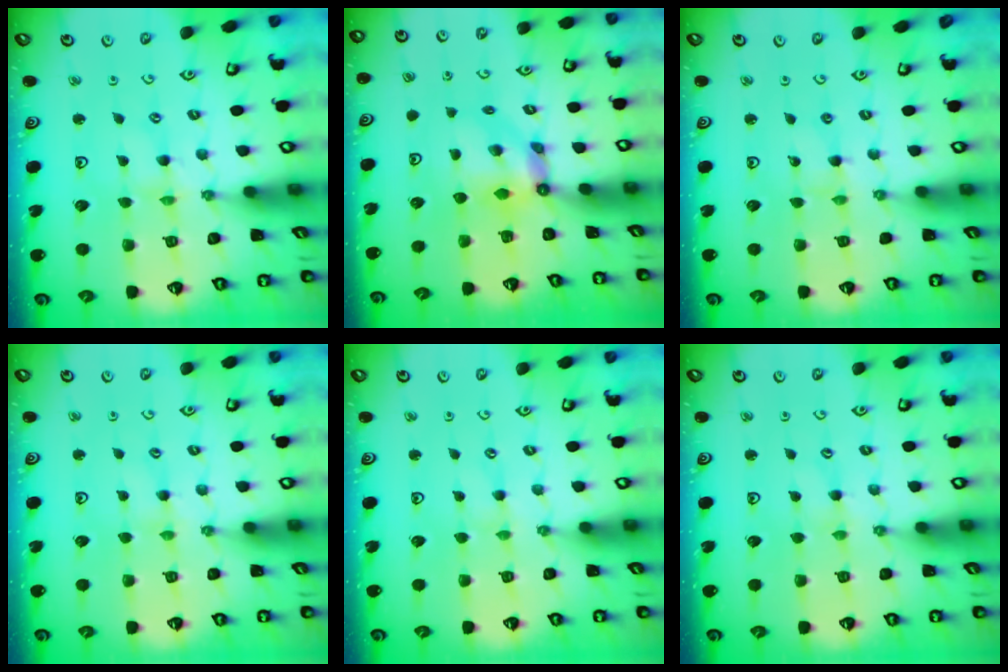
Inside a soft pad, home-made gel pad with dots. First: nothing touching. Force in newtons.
{"total": 5.2, "press": 5.1, "slide": 0.2}
{"total": 0.6, "press": 0.6, "slide": 0.1}
{"total": 2.4, "press": 2.4, "slide": 0.4}
{"total": 0.0}
{"total": 0.0}